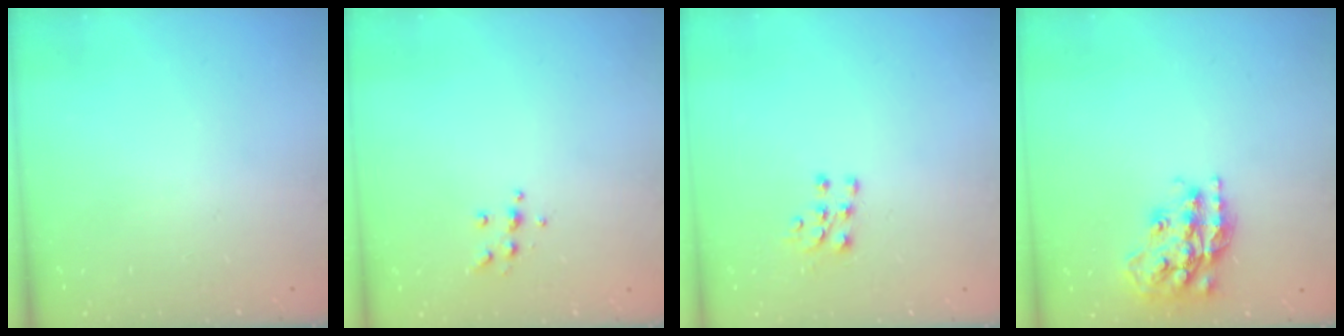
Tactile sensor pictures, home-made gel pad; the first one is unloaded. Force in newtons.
{"total": 5.7, "press": 5.7, "slide": 0.9}
{"total": 6.5, "press": 6.4, "slide": 0.7}
{"total": 18.6, "press": 18.5, "slide": 1.5}